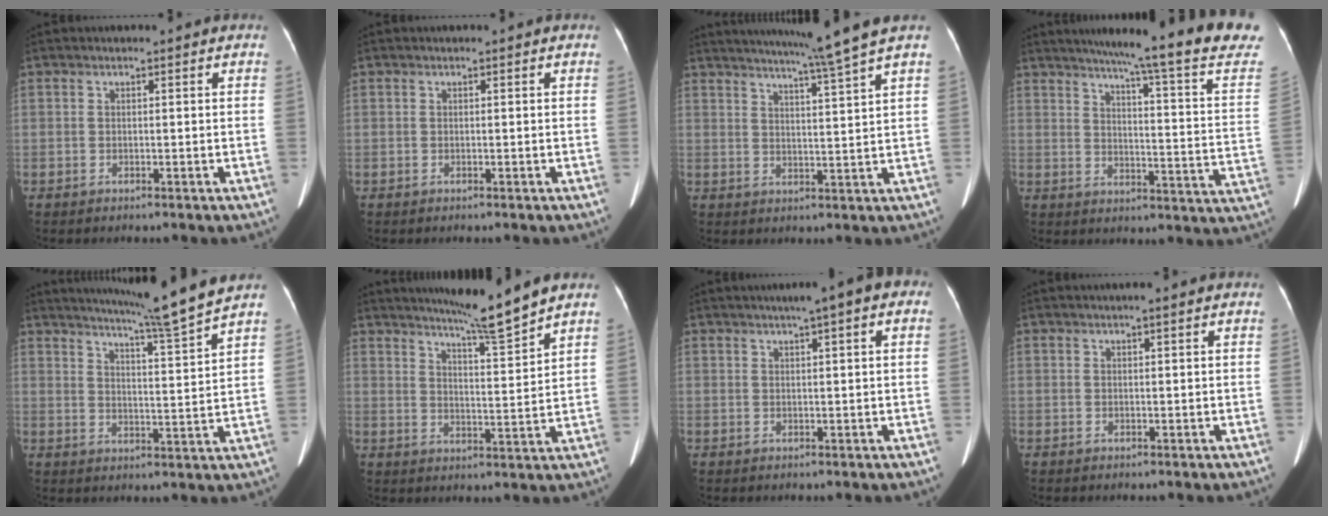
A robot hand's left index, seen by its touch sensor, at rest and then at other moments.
{"total": 0.0}
{"total": 9.5, "force": [7.9, -2.8, 4.6], "torque": [-0.071, -0.020, 0.112]}
{"total": 23.8, "force": [20.0, -0.9, 12.9], "torque": [-0.179, -0.067, 0.238]}
{"total": 10.9, "force": [9.6, -2.7, 4.4], "torque": [-0.077, -0.032, 0.142]}
{"total": 8.4, "force": [7.4, -1.8, 3.6], "torque": [-0.061, -0.018, 0.121]}
{"total": 6.2, "force": [3.2, 0.7, 5.3], "torque": [-0.065, 0.031, 0.038]}
{"total": 0.9, "force": [0.6, -0.1, 0.7], "torque": [-0.014, 0.002, 0.011]}